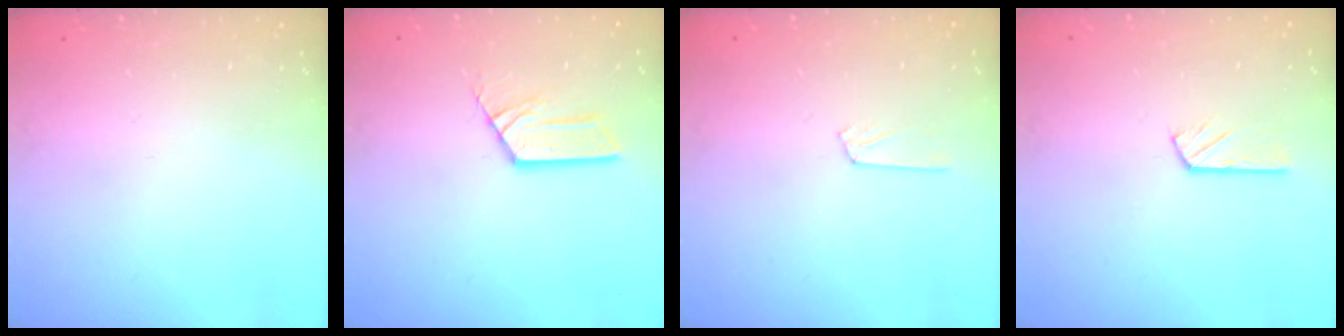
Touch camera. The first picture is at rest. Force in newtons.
{"total": 7.0, "press": 7.0, "slide": 0.5}
{"total": 2.5, "press": 2.4, "slide": 0.3}
{"total": 2.9, "press": 2.9, "slide": 0.2}